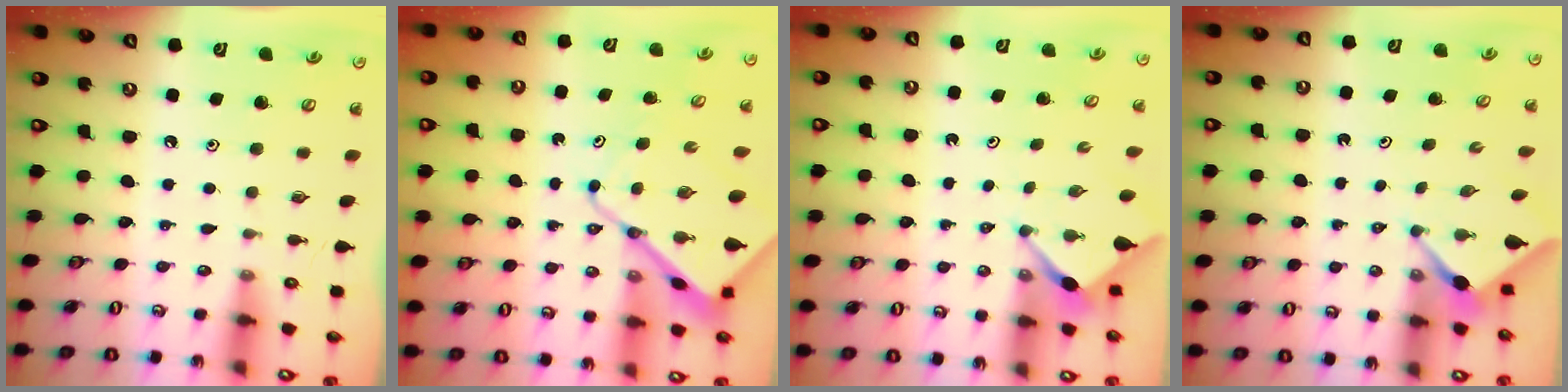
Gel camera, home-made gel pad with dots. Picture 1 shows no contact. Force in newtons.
{"total": 11.2, "press": 11.1, "slide": 1.2}
{"total": 3.4, "press": 3.4, "slide": 0.4}
{"total": 2.5, "press": 2.5, "slide": 0.3}